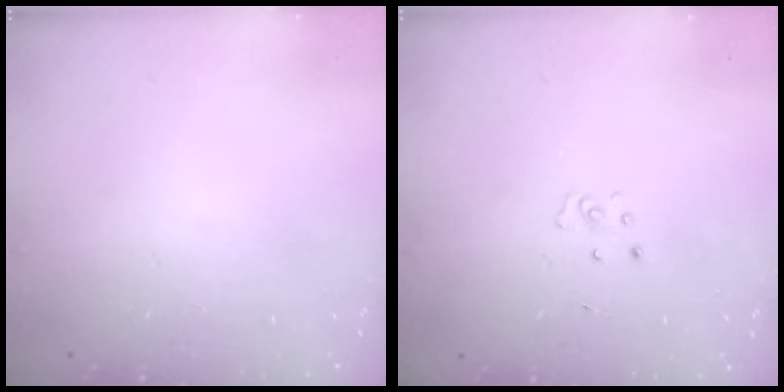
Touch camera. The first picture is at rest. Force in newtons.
{"total": 2.7, "press": 2.7, "slide": 0.3}